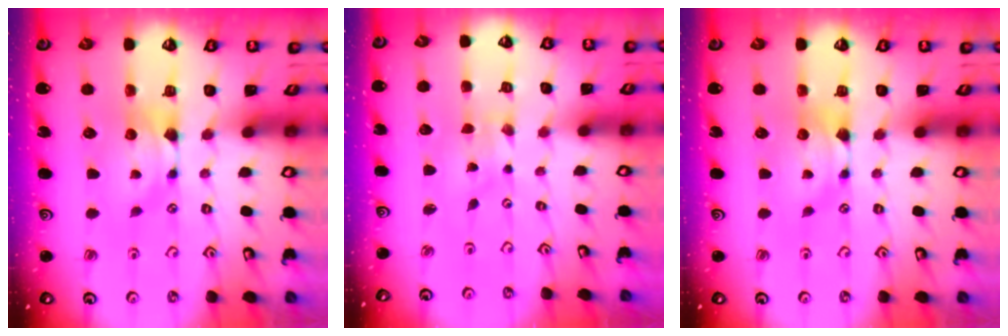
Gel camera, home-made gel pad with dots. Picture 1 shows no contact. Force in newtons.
{"total": 5.5, "press": 5.5, "slide": 0.5}
{"total": 0.0}